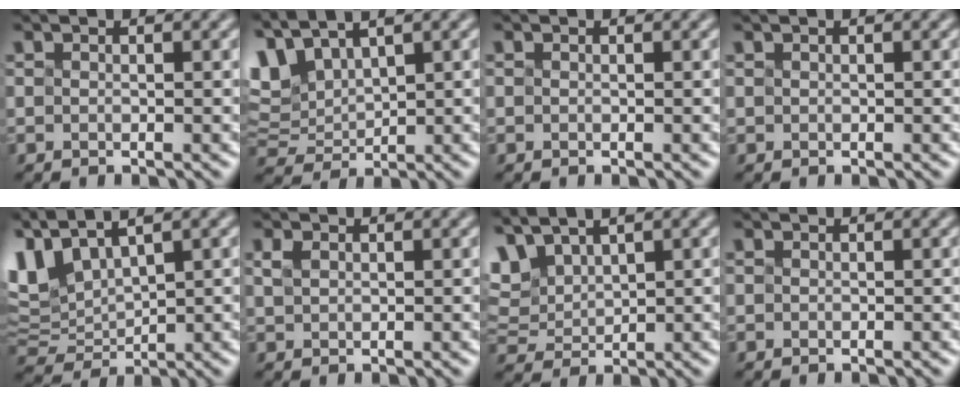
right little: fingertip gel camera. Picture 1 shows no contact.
{"total": 4.5, "force": [3.5, 1.6, 2.2], "torque": [-0.079, 0.016, 0.091]}
{"total": 0.7, "force": [-0.4, -0.4, -0.5], "torque": [0.000, -0.004, 0.004]}
{"total": 0.6, "force": [0.4, 0.3, 0.3], "torque": [-0.002, 0.006, 0.006]}
{"total": 5.4, "force": [3.4, 2.6, 3.4], "torque": [-0.104, 0.015, 0.090]}
{"total": 0.6, "force": [-0.2, -0.3, -0.4], "torque": [-0.005, 0.001, 0.023]}
{"total": 3.8, "force": [3.2, 1.3, 1.6], "torque": [-0.065, 0.015, 0.087]}
{"total": 1.2, "force": [-0.7, -0.6, -0.8], "torque": [0.001, -0.001, 0.004]}